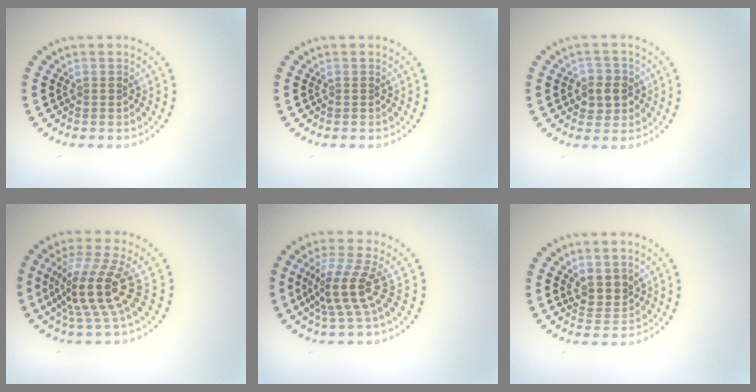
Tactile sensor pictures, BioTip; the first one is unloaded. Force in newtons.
{"total": 0.0}
{"total": 2.7, "press": 2.6, "slide": 0.8}
{"total": 5.0, "press": 3.7, "slide": 3.4}
{"total": 3.8, "press": 2.7, "slide": 2.6}
{"total": 2.5, "press": 2.2, "slide": 1.2}